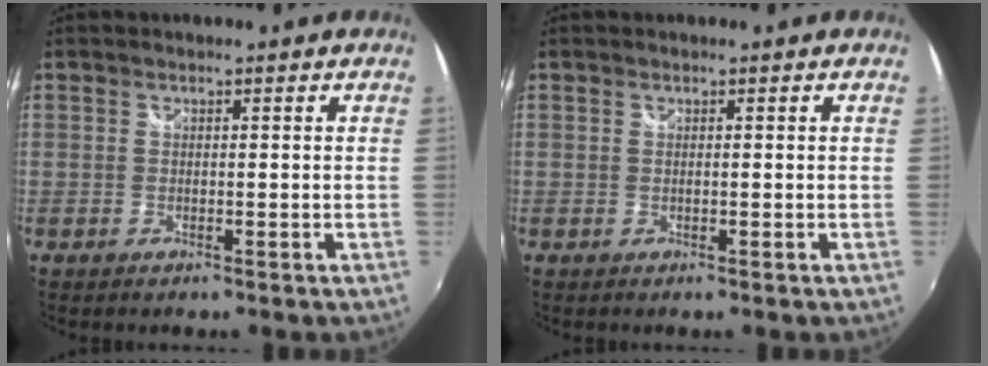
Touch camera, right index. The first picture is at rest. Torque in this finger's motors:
{"motor_torque": [-0.02, -0.02, 0.00, 0.00]}